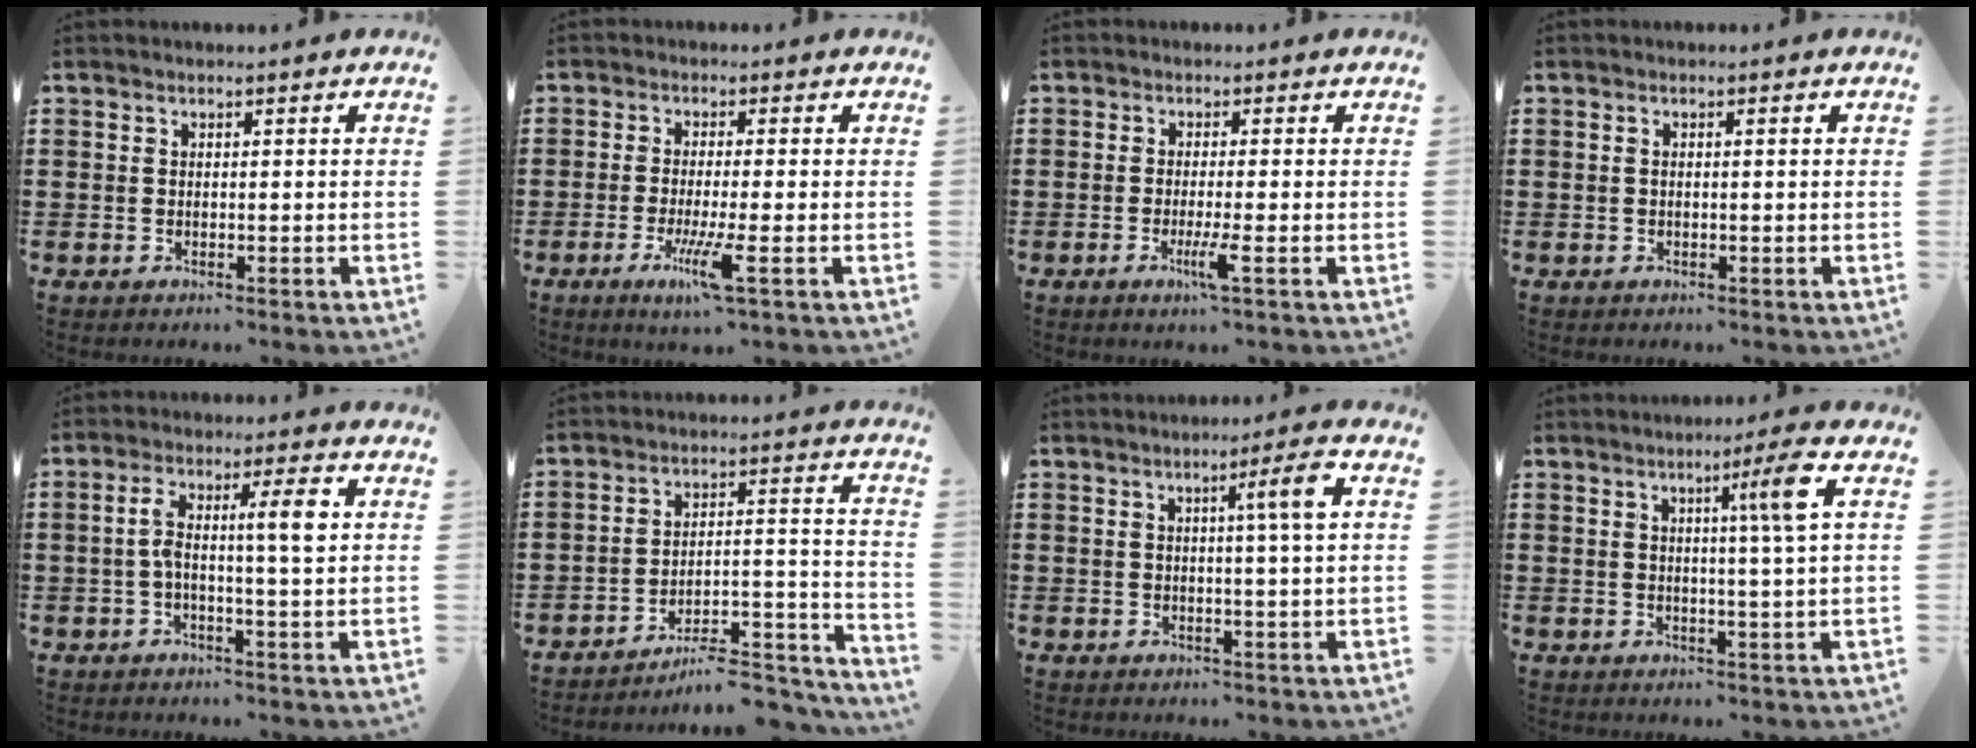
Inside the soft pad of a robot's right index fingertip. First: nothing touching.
{"total": 5.8, "force": [-2.4, 0.0, 5.3], "torque": [-0.113, -0.025, -0.045]}
{"total": 3.7, "force": [-1.5, -0.1, 3.3], "torque": [-0.070, -0.019, -0.030]}
{"total": 0.7, "force": [0.1, 0.1, 0.7], "torque": [-0.013, 0.000, 0.002]}
{"total": 7.1, "force": [0.8, 1.2, 7.0], "torque": [-0.130, 0.005, 0.008]}
{"total": 8.1, "force": [-7.4, 1.4, 3.2], "torque": [-0.038, 0.017, -0.140]}
{"total": 5.3, "force": [1.5, -0.4, 5.1], "torque": [-0.081, -0.008, 0.015]}
{"total": 6.4, "force": [2.2, -1.2, 5.9], "torque": [-0.101, -0.013, 0.025]}